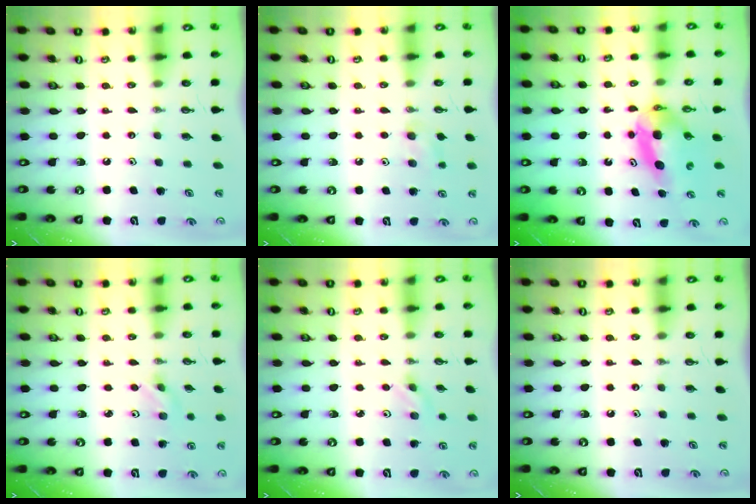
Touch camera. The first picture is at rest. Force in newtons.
{"total": 7.9, "press": 7.5, "slide": 2.5}
{"total": 5.3, "press": 5.3, "slide": 0.3}
{"total": 2.1, "press": 2.0, "slide": 0.6}
{"total": 3.3, "press": 2.9, "slide": 1.4}
{"total": 0.0}